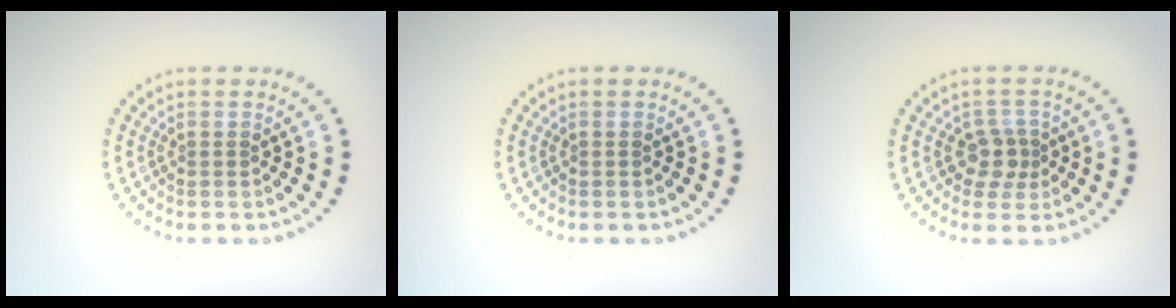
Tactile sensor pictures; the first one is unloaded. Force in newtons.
{"total": 0.0}
{"total": 2.2, "press": 1.8, "slide": 1.3}